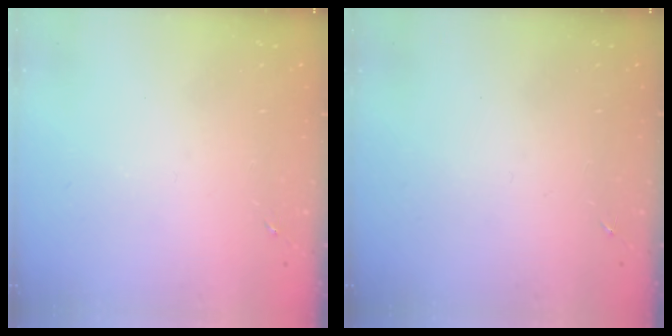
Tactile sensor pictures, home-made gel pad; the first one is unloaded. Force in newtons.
{"total": 0.0}